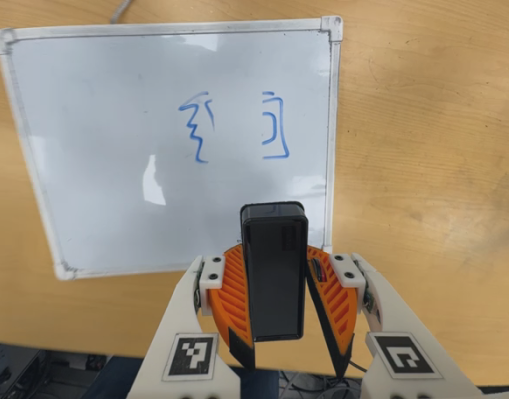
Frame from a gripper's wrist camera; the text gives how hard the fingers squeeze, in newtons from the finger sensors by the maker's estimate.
{"total": 5.8, "left": 6.5, "right": 5.1}